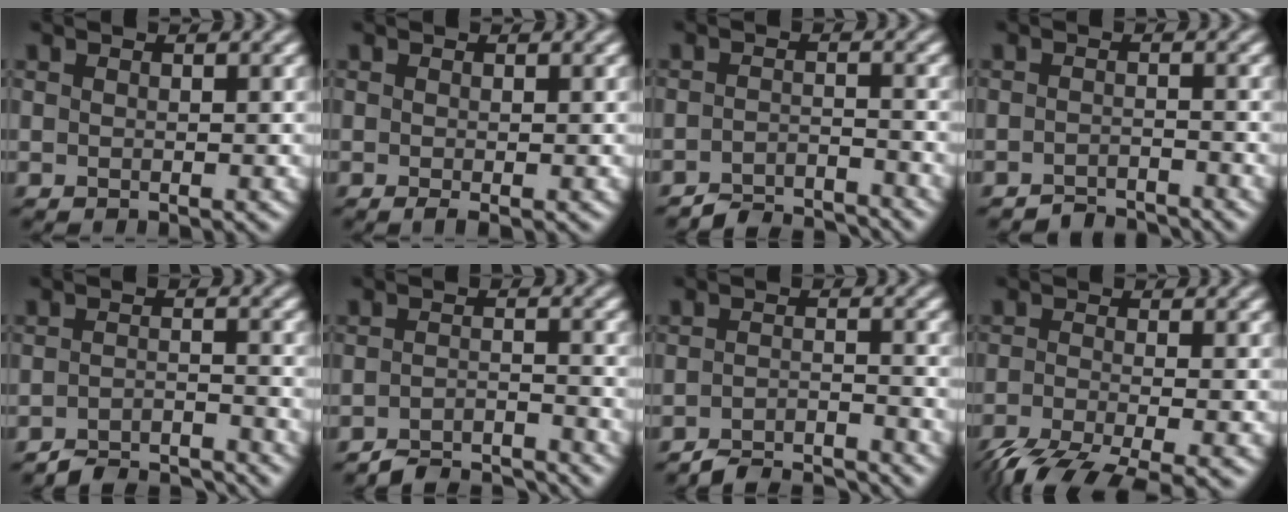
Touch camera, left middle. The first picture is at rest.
{"total": 0.6, "force": [-0.2, 0.0, 0.6], "torque": [-0.012, 0.000, -0.006]}
{"total": 4.2, "force": [-4.0, 0.6, 0.9], "torque": [-0.017, 0.002, -0.073]}
{"total": 2.5, "force": [-2.4, 0.3, 0.2], "torque": [-0.001, 0.007, -0.045]}
{"total": 4.6, "force": [-4.5, 0.7, 1.0], "torque": [-0.019, -0.001, -0.075]}
{"total": 4.6, "force": [-4.5, 0.7, 1.1], "torque": [-0.021, 0.000, -0.077]}
{"total": 4.3, "force": [-4.1, 0.6, 1.1], "torque": [-0.022, 0.000, -0.073]}
{"total": 6.6, "force": [-4.7, 1.6, 4.4], "torque": [-0.085, -0.018, -0.093]}